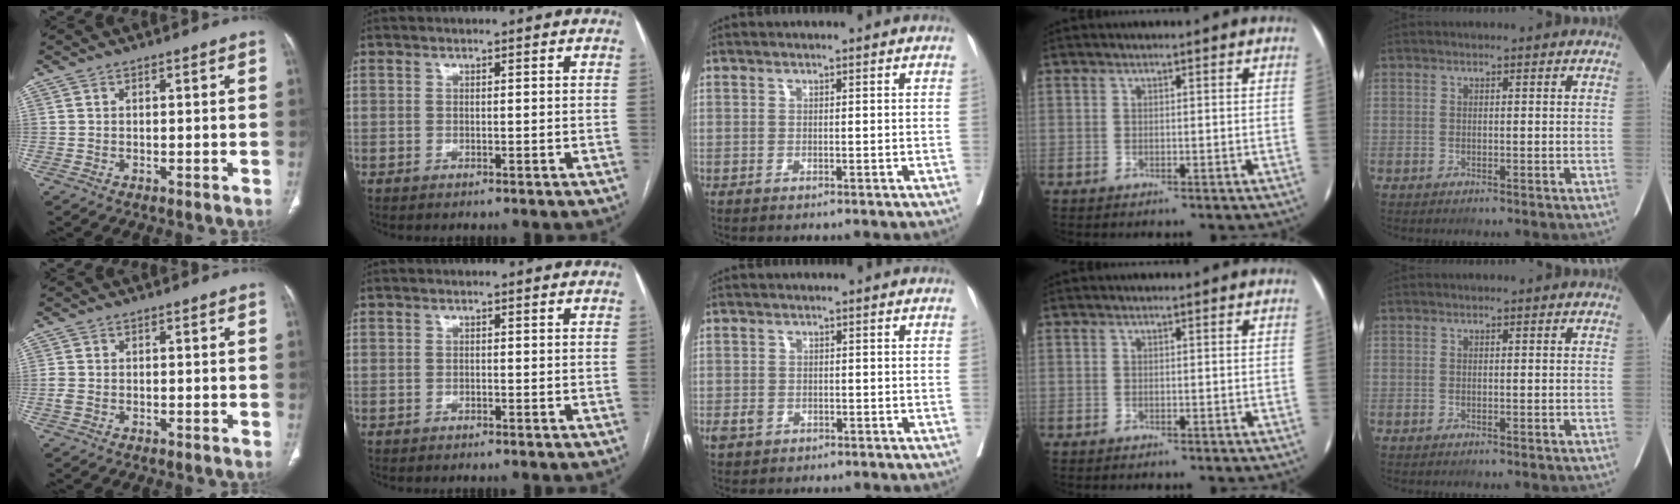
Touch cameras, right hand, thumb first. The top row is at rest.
{"thumb": {"total": 1.5, "force": [-0.5, 1.0, 1.0], "torque": [-0.030, -0.002, -0.011]}, "middle": {"total": 2.1, "force": [-0.8, 1.7, 1.1], "torque": [-0.017, 0.002, -0.007]}}